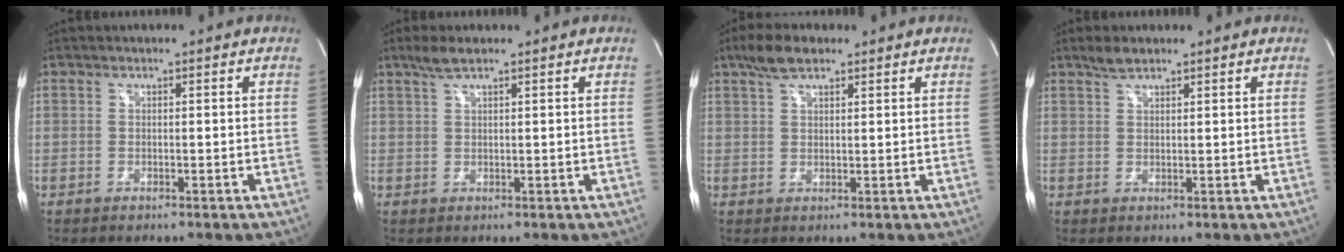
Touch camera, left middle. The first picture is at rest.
{"total": 2.5, "force": [1.9, 0.3, 1.7], "torque": [-0.041, 0.008, 0.040]}
{"total": 4.6, "force": [3.3, 1.7, 2.8], "torque": [-0.062, 0.016, 0.062]}
{"total": 2.2, "force": [1.8, 0.7, 0.9], "torque": [-0.023, 0.007, 0.037]}